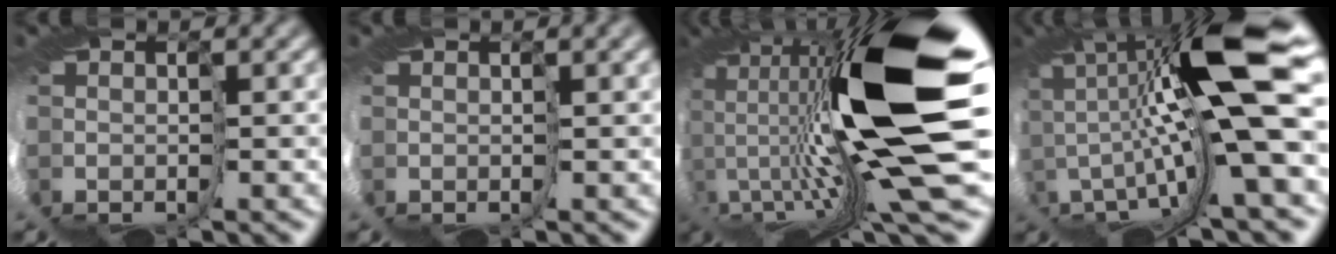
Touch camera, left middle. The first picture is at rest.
{"total": 2.2, "force": [1.3, 0.0, 1.8], "torque": [-0.037, -0.007, 0.033]}
{"total": 15.4, "force": [5.8, 0.8, 14.3], "torque": [-0.258, -0.003, 0.085]}
{"total": 12.1, "force": [3.9, -0.2, 11.5], "torque": [-0.213, 0.010, 0.060]}